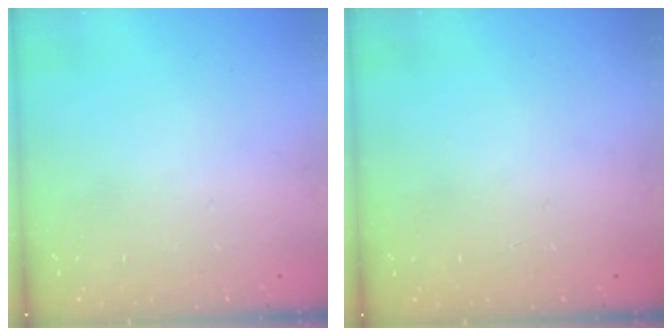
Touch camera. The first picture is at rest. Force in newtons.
{"total": 0.0}